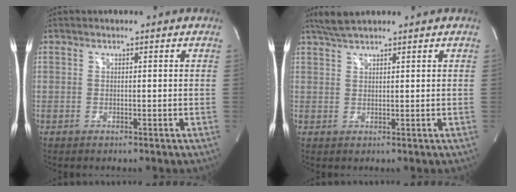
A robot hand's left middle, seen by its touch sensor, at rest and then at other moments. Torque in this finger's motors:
{"motor_torque": [0.18, -0.13, 0.00, 0.02]}